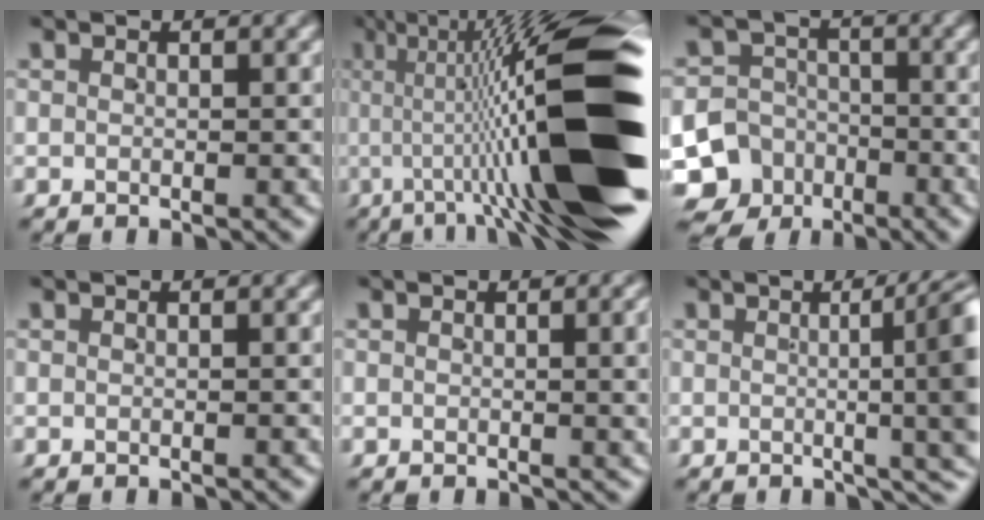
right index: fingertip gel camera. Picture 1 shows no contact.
{"total": 18.4, "force": [0.1, 4.2, 17.9], "torque": [-0.237, 0.018, -0.009]}
{"total": 12.9, "force": [-5.6, 11.3, 2.7], "torque": [-0.061, -0.044, -0.102]}
{"total": 0.0}
{"total": 1.6, "force": [0.3, -0.1, 1.6], "torque": [-0.015, 0.004, 0.003]}
{"total": 7.7, "force": [0.9, 1.7, 7.5], "torque": [-0.067, 0.031, -0.002]}